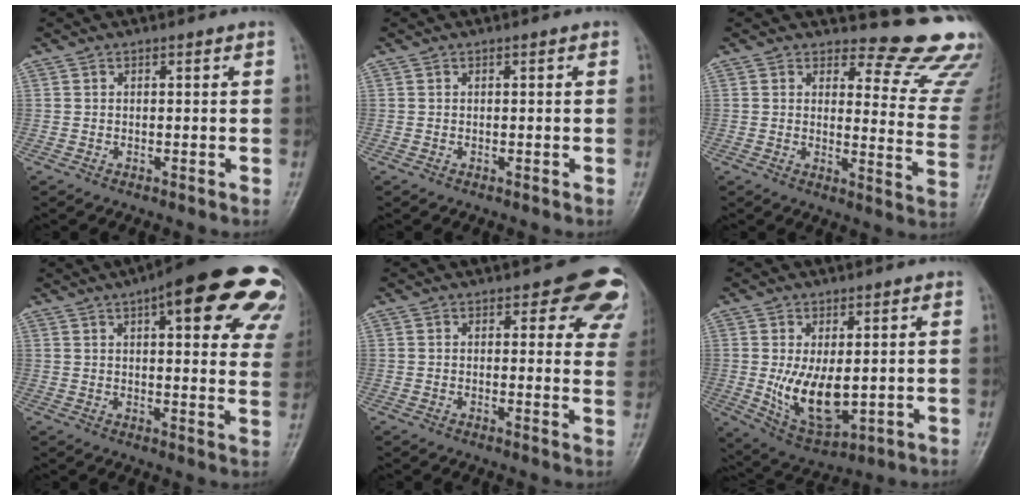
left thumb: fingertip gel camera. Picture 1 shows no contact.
{"total": 0.0}
{"total": 15.2, "force": [14.5, 3.7, 2.6], "torque": [0.016, -0.167, 0.139]}
{"total": 24.2, "force": [12.6, 7.7, 19.2], "torque": [-0.204, -0.008, 0.142]}
{"total": 9.9, "force": [7.2, 4.6, 5.0], "torque": [-0.002, -0.032, 0.060]}
{"total": 10.7, "force": [-0.1, 5.8, 9.0], "torque": [-0.141, -0.026, 0.016]}